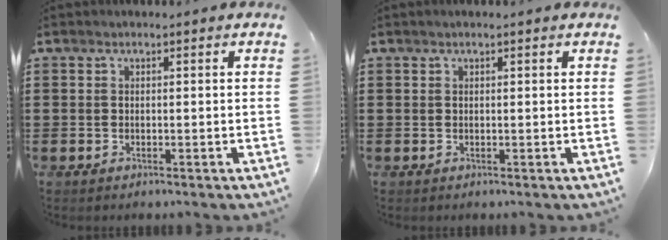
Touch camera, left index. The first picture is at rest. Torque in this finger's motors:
{"motor_torque": [2.14, 0.00, 0.06, 0.01]}